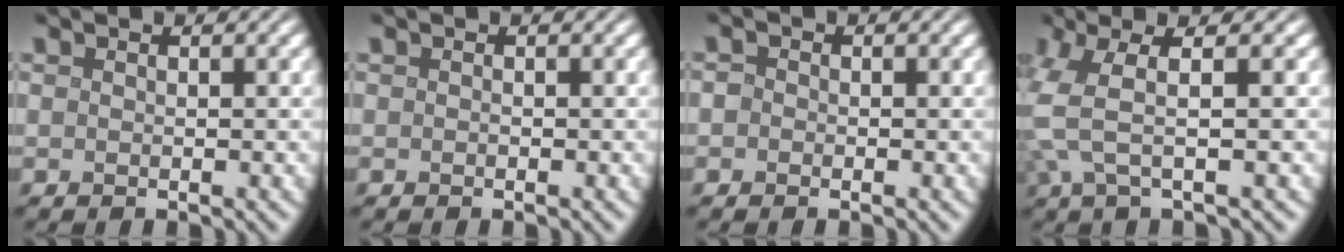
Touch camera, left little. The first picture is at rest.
{"total": 0.0}
{"total": 0.7, "force": [-0.3, 0.6, 0.3], "torque": [-0.004, -0.003, -0.008]}
{"total": 4.6, "force": [0.8, 0.8, 4.5], "torque": [-0.106, 0.003, 0.012]}